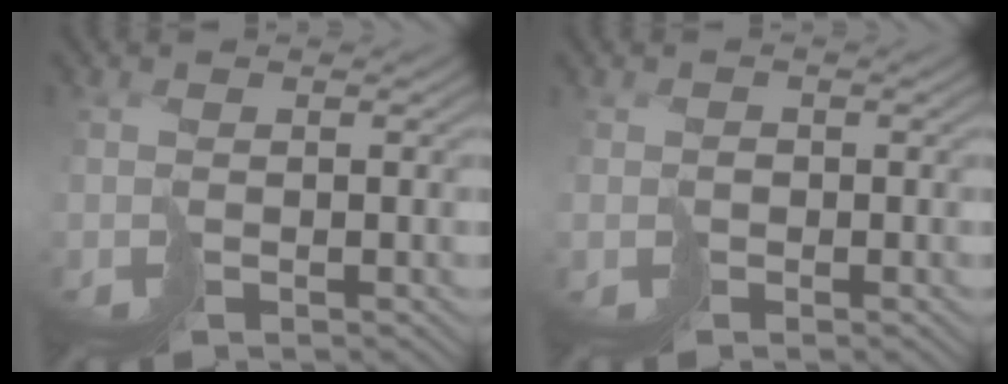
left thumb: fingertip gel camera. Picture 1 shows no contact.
{"total": 1.0, "force": [-0.4, 0.7, -0.6], "torque": [0.019, 0.003, -0.006]}